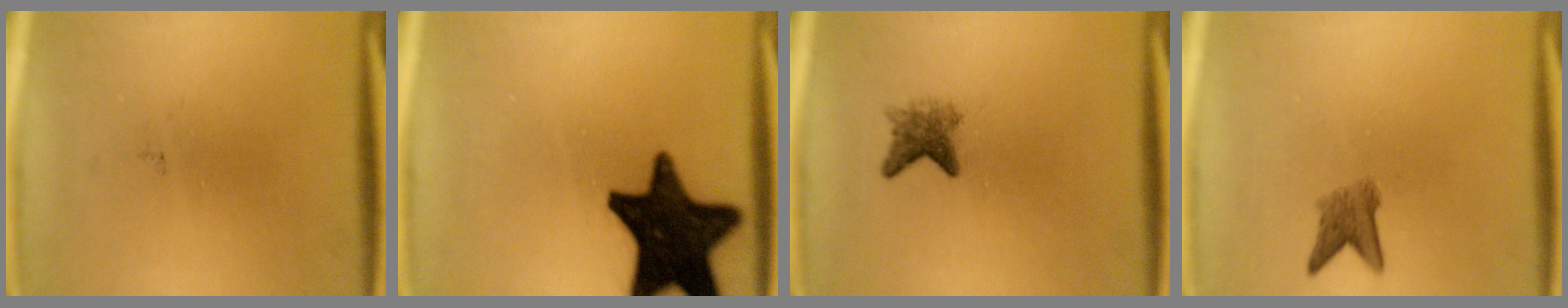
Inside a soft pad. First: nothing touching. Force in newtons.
{"total": 18.5}
{"total": 2.9}
{"total": 3.0}